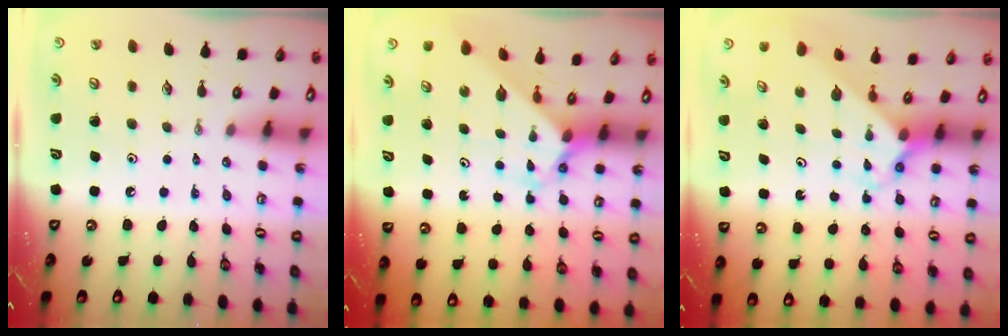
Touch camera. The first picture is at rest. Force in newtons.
{"total": 2.5, "press": 2.5, "slide": 0.2}
{"total": 2.2, "press": 2.2, "slide": 0.1}